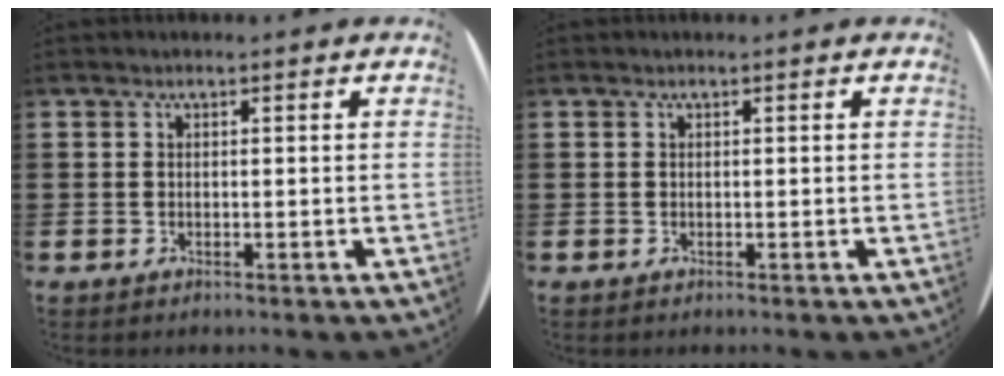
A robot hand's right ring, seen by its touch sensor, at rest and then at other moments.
{"total": 0.0}